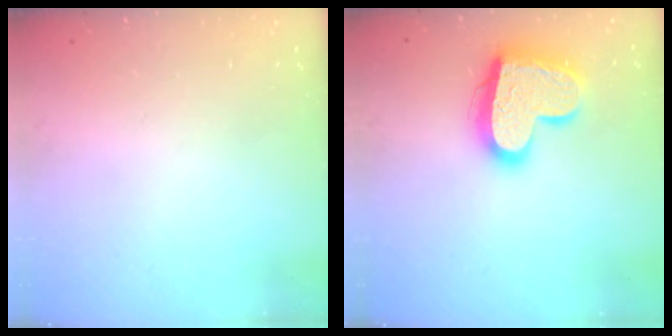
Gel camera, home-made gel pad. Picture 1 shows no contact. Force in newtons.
{"total": 18.2, "press": 18.2, "slide": 1.6}